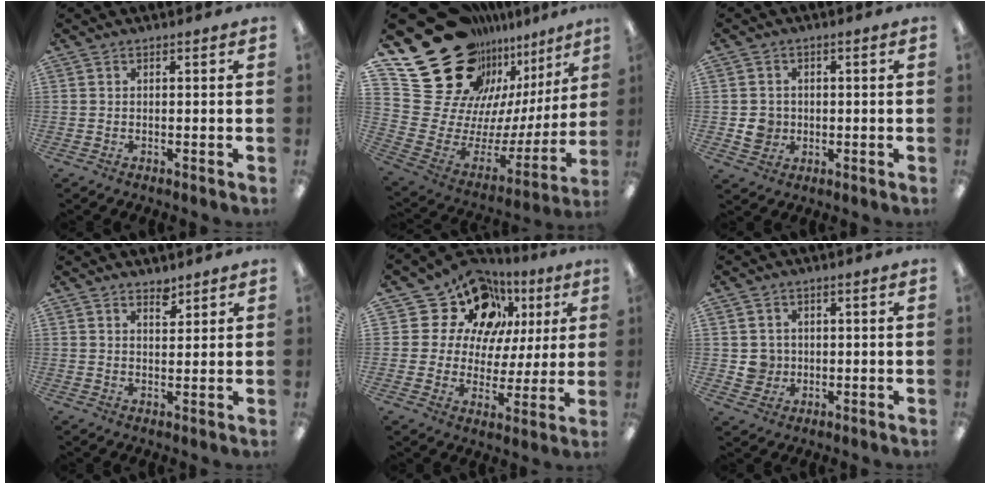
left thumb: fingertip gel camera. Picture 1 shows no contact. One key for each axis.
{"total": 29.3, "fx": 18.4, "fy": 18.6, "fz": 13.2, "tx": -0.191, "ty": -0.142, "tz": 0.388}
{"total": 4.4, "fx": -0.4, "fy": 4.3, "fz": 1.1, "tx": -0.008, "ty": 0.004, "tz": -0.007}
{"total": 3.1, "fx": 2.7, "fy": 1.2, "fz": 0.8, "tx": 0.004, "ty": -0.021, "tz": 0.046}
{"total": 17.2, "fx": 9.9, "fy": 12.5, "fz": 6.5, "tx": -0.124, "ty": -0.048, "tz": 0.187}
{"total": 4.5, "fx": 0.4, "fy": 4.4, "fz": 0.2, "tx": 0.000, "ty": 0.005, "tz": 0.008}